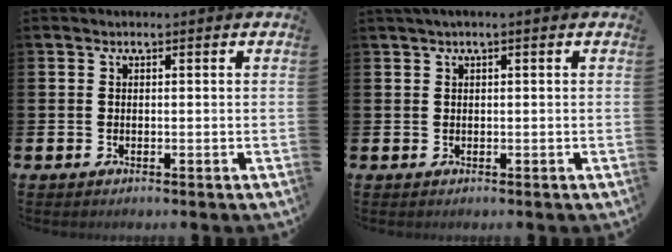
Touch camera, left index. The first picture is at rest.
{"total": 1.3, "force": [0.8, -0.1, 0.9], "torque": [-0.024, 0.004, 0.016]}